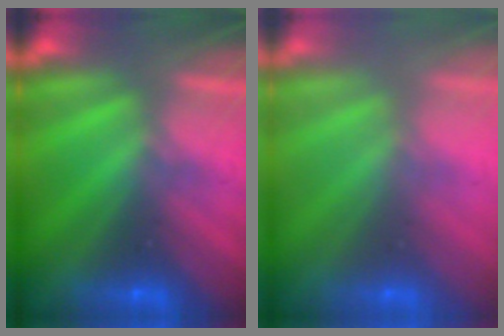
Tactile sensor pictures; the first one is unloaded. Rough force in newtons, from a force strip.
{"total": 2.6}